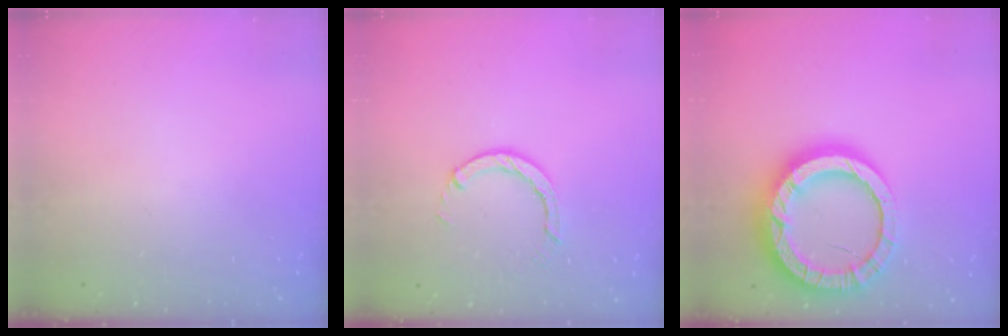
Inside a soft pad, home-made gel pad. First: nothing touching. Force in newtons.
{"total": 4.1, "press": 4.0, "slide": 0.6}
{"total": 21.0, "press": 20.9, "slide": 2.2}